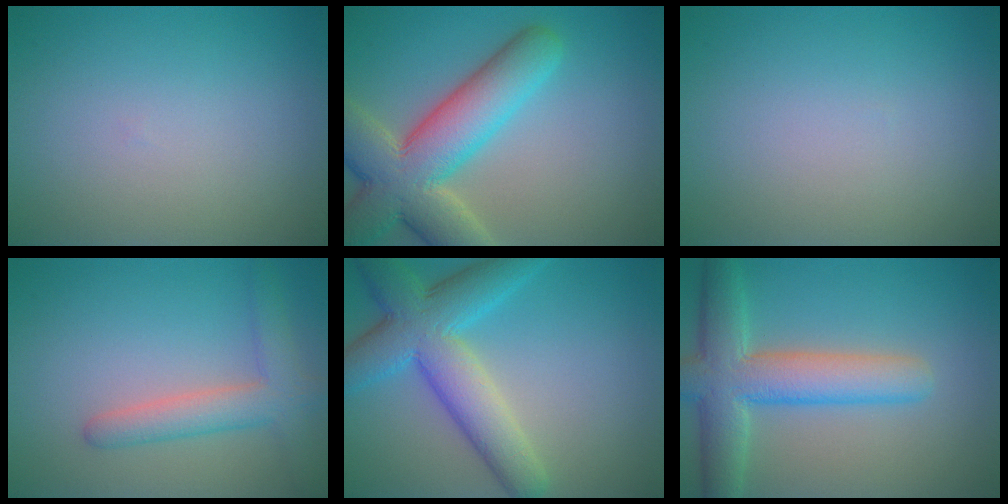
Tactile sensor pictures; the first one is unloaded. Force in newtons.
{"total": 9.9, "press": 9.9, "slide": 0.8}
{"total": 0.0}
{"total": 3.8, "press": 3.8, "slide": 0.3}
{"total": 7.9, "press": 7.9, "slide": 0.0}
{"total": 7.0, "press": 7.0, "slide": 0.4}